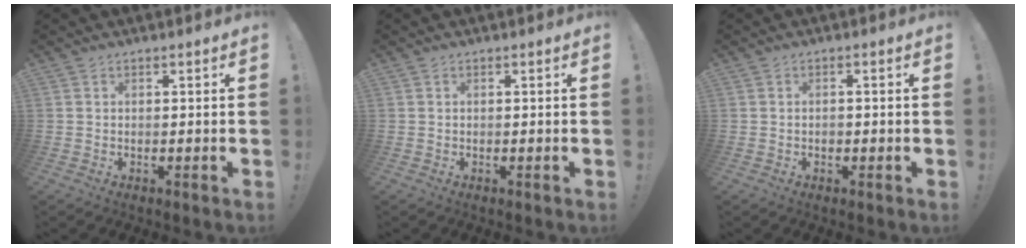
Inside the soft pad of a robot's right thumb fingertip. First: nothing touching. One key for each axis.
{"total": 0.0}
{"total": 1.0, "fx": -0.5, "fy": 0.8, "fz": 0.2, "tx": -0.007, "ty": 0.006, "tz": -0.009}